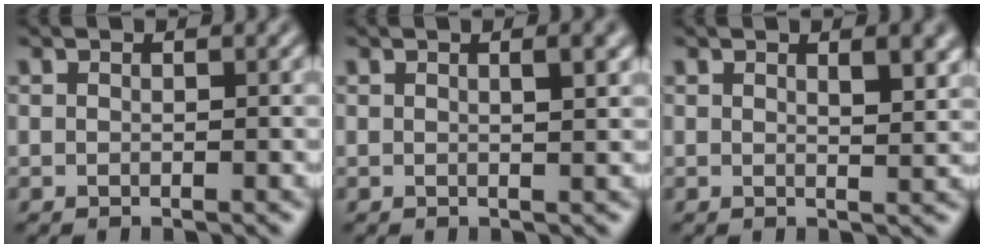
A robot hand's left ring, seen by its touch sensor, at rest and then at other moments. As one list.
[{"total": 2.0, "force": [0.8, 0.6, 1.8], "torque": [-0.016, 0.005, 0.007]}, {"total": 2.6, "force": [1.3, 0.8, 2.2], "torque": [-0.024, -0.001, 0.022]}]